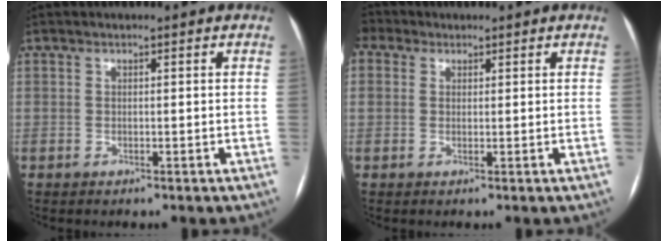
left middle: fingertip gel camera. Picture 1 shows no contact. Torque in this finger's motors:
{"motor_torque": [1.21, -0.93, 1.05, 0.21]}